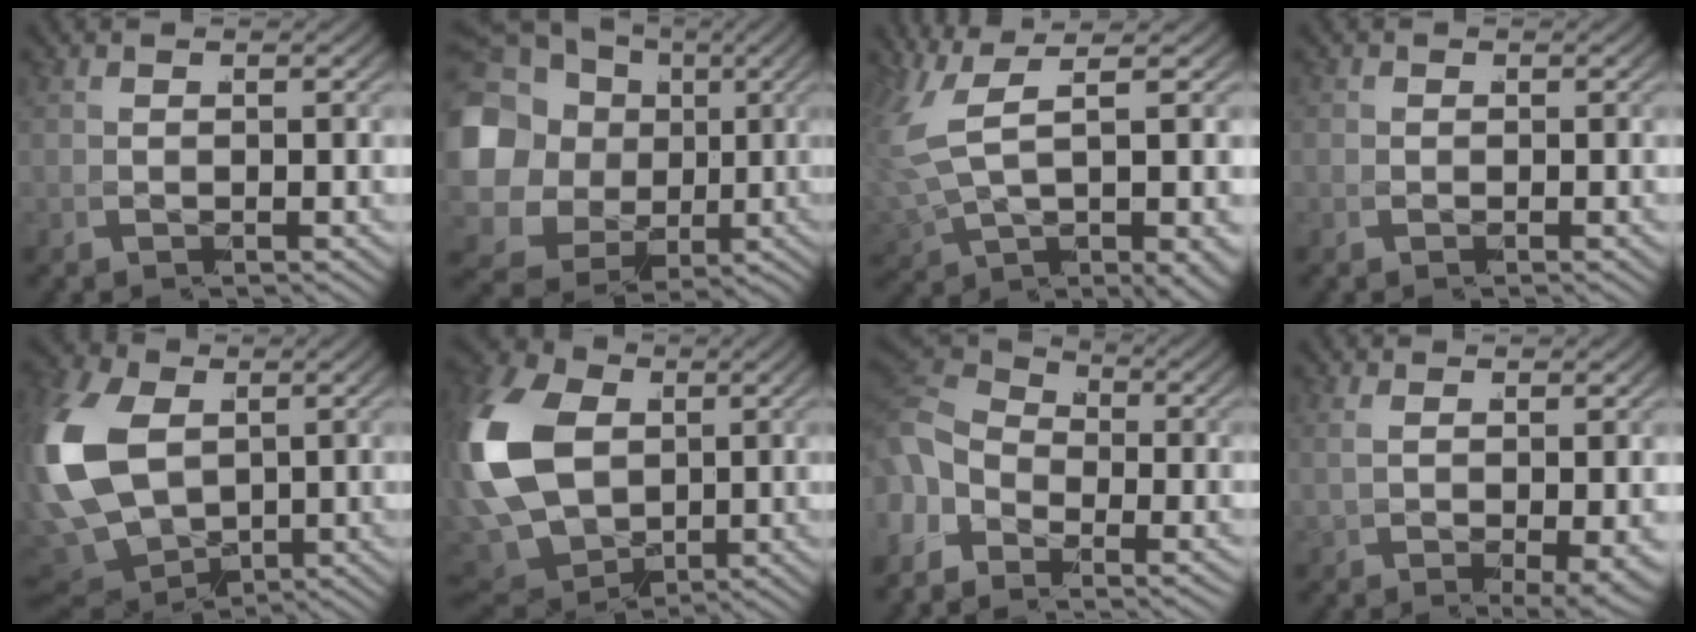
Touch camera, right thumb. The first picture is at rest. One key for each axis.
{"total": 15.9, "fx": 0.2, "fy": 13.7, "fz": 8.2, "tx": -0.204, "ty": -0.063, "tz": 0.023}
{"total": 8.5, "fx": 2.8, "fy": 4.0, "fz": 6.9, "tx": -0.146, "ty": -0.005, "tz": 0.057}
{"total": 0.6, "fx": 0.0, "fy": 0.5, "fz": 0.1, "tx": -0.003, "ty": -0.003, "tz": -0.003}
{"total": 12.9, "fx": 0.8, "fy": 9.8, "fz": 8.2, "tx": -0.223, "ty": -0.044, "tz": 0.038}
{"total": 15.3, "fx": 1.0, "fy": 11.7, "fz": 9.9, "tx": -0.267, "ty": -0.053, "tz": 0.042}
{"total": 5.1, "fx": 1.5, "fy": 3.4, "fz": 3.5, "tx": -0.070, "ty": -0.001, "tz": 0.023}
{"total": 3.3, "fx": 0.8, "fy": 0.4, "fz": 3.2, "tx": -0.048, "ty": -0.008, "tz": 0.033}